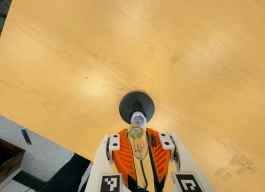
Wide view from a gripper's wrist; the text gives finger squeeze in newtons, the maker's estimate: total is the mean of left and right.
{"total": 22.2, "left": 26.0, "right": 18.3}